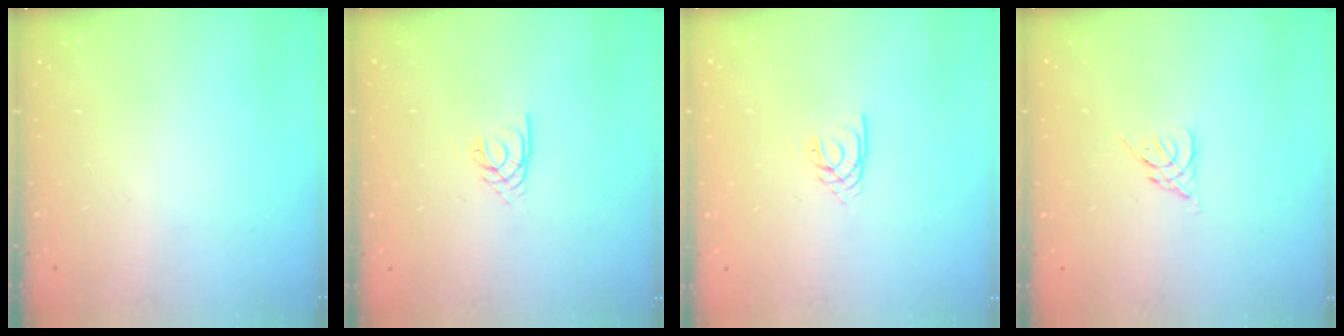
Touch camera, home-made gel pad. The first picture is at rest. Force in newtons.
{"total": 2.1, "press": 2.1, "slide": 0.2}
{"total": 2.1, "press": 2.1, "slide": 0.2}
{"total": 2.6, "press": 2.5, "slide": 0.7}